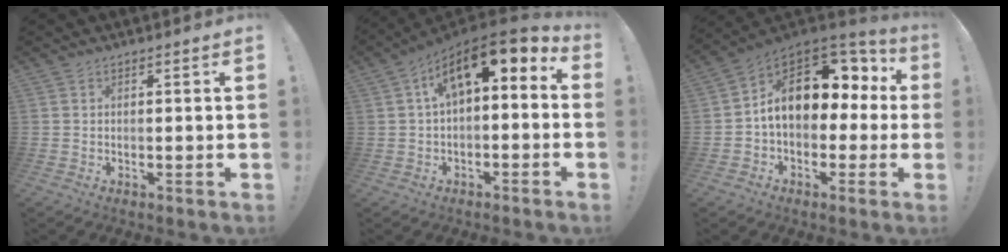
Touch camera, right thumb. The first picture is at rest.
{"total": 10.9, "force": [4.9, 4.2, 8.8], "torque": [-0.137, -0.031, 0.088]}
{"total": 15.2, "force": [3.8, 10.3, 10.5], "torque": [-0.136, -0.016, 0.072]}